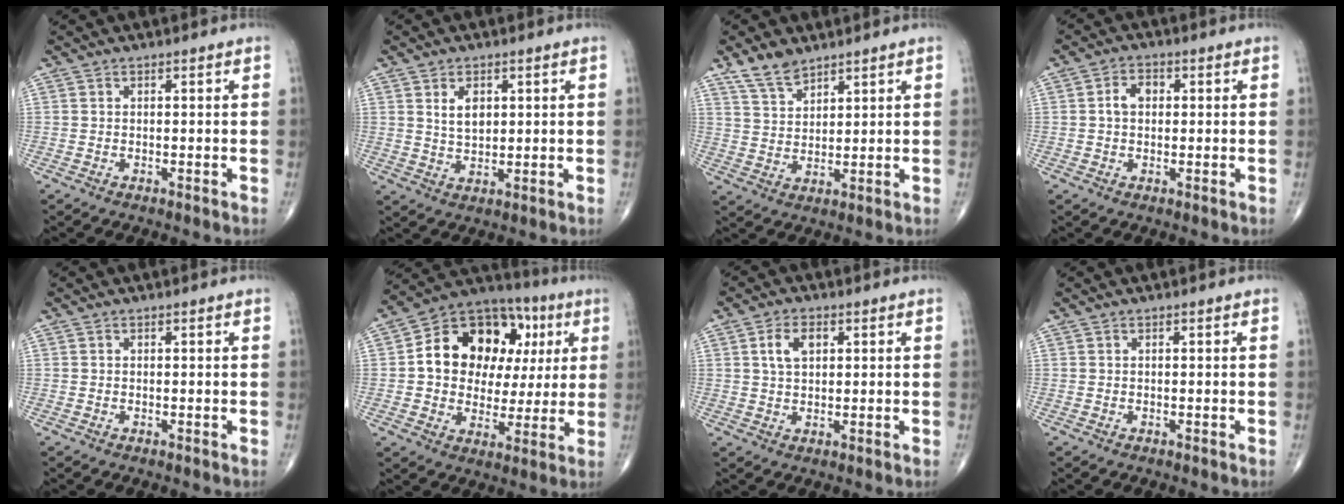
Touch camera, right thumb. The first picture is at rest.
{"total": 4.5, "force": [1.6, 2.8, 3.2], "torque": [-0.044, -0.014, 0.032]}
{"total": 5.7, "force": [4.5, 2.7, 2.4], "torque": [-0.032, -0.024, 0.092]}
{"total": 3.6, "force": [0.4, 2.6, 2.5], "torque": [-0.038, 0.013, 0.002]}
{"total": 0.0}
{"total": 20.5, "force": [4.5, 14.7, 13.5], "torque": [-0.161, 0.027, 0.072]}
{"total": 4.8, "force": [1.5, 2.9, 3.5], "torque": [-0.062, 0.002, 0.027]}
{"total": 0.0}